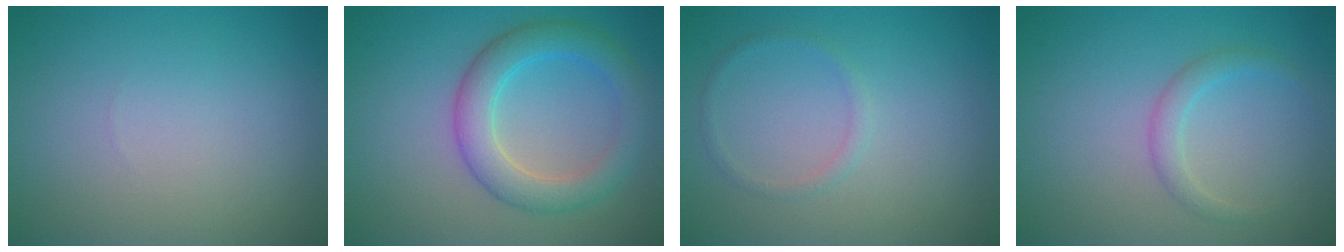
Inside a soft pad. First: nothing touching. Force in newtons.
{"total": 4.7, "press": 4.7, "slide": 0.2}
{"total": 1.0, "press": 0.9, "slide": 0.2}
{"total": 1.7, "press": 1.7, "slide": 0.1}